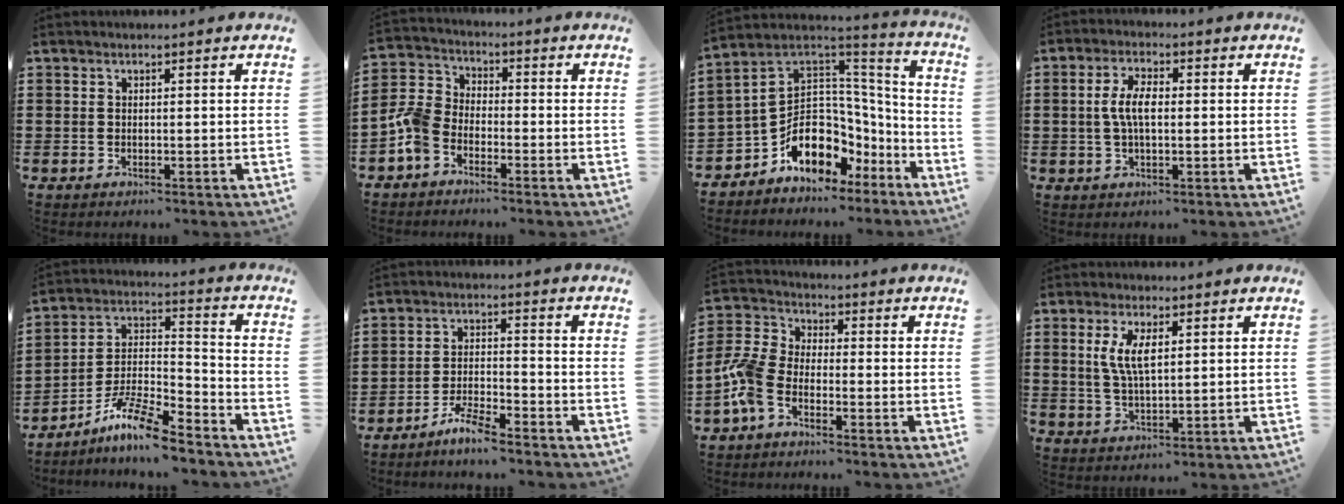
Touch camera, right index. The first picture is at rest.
{"total": 5.5, "force": [-3.3, 3.6, 2.4], "torque": [-0.082, 0.000, -0.076]}
{"total": 11.3, "force": [-4.1, 8.4, 6.2], "torque": [-0.130, -0.012, -0.074]}
{"total": 5.3, "force": [0.1, 2.2, 4.8], "torque": [-0.106, 0.001, -0.004]}
{"total": 9.8, "force": [-8.0, 1.4, 5.4], "torque": [-0.112, 0.010, -0.158]}
{"total": 4.7, "force": [-4.4, 0.1, 1.6], "torque": [-0.046, 0.000, -0.089]}
{"total": 6.2, "force": [-4.2, 2.9, 3.5], "torque": [-0.113, -0.013, -0.093]}
{"total": 5.5, "force": [1.6, 2.0, 4.9], "torque": [-0.102, 0.005, 0.027]}